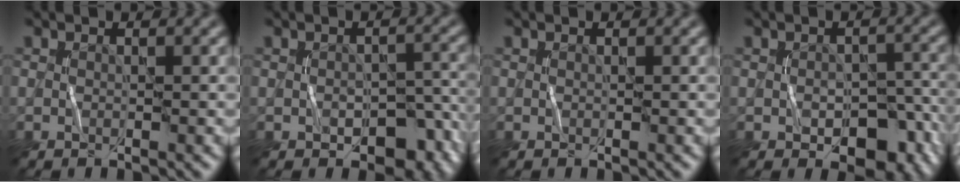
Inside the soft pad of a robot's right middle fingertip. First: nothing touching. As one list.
[{"total": 5.7, "force": [-2.7, 3.6, 3.4], "torque": [-0.038, -0.003, -0.031]}, {"total": 0.0}, {"total": 5.9, "force": [-2.4, 3.7, 3.8], "torque": [-0.046, -0.007, -0.028]}]